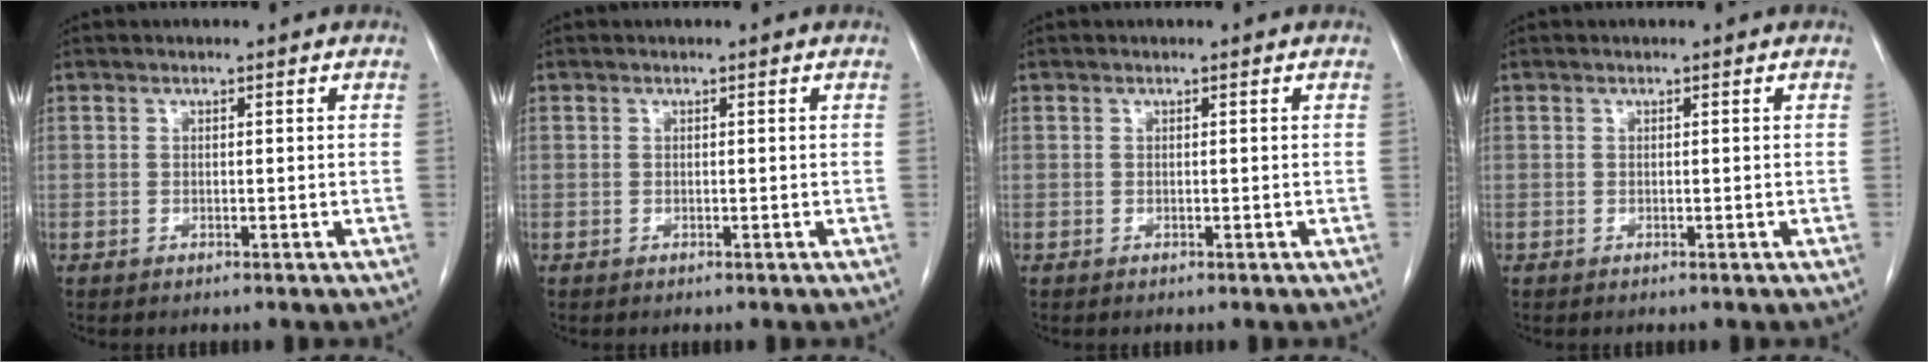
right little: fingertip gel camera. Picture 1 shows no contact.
{"total": 0.0}
{"total": 0.0}
{"total": 0.0}